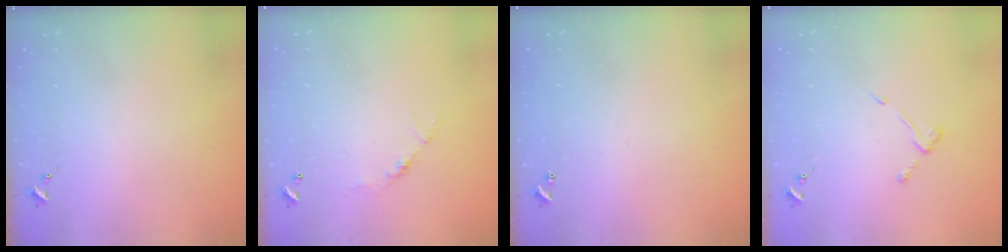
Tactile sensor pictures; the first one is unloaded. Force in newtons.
{"total": 6.7, "press": 6.7, "slide": 0.5}
{"total": 1.0, "press": 1.0, "slide": 0.2}
{"total": 4.3, "press": 4.3, "slide": 0.5}